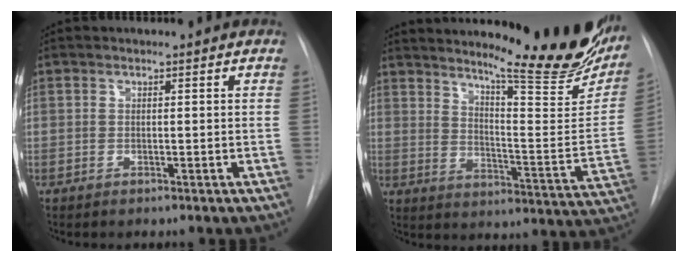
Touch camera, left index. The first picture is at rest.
{"total": 24.7, "force": [20.6, 2.4, 13.4], "torque": [-0.194, -0.085, 0.262]}